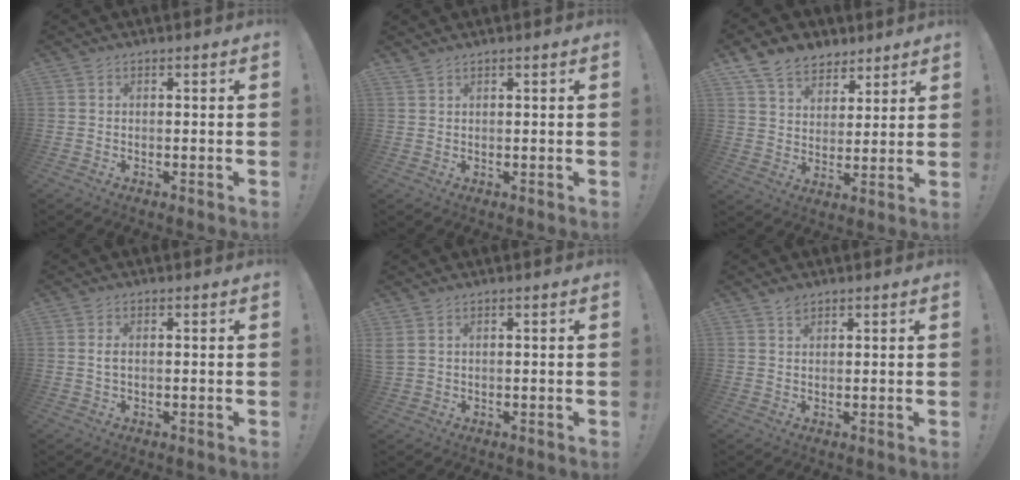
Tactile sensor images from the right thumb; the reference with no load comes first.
{"total": 1.2, "force": [1.1, 0.0, 0.3], "torque": [-0.006, 0.000, 0.021]}
{"total": 11.0, "force": [7.7, 7.3, 3.2], "torque": [-0.058, -0.049, 0.153]}
{"total": 1.8, "force": [0.2, 0.7, 1.6], "torque": [-0.026, 0.001, 0.002]}
{"total": 2.0, "force": [1.0, 1.0, 1.4], "torque": [-0.030, 0.001, 0.020]}
{"total": 1.9, "force": [1.7, 0.6, 0.6], "torque": [0.002, -0.011, 0.029]}